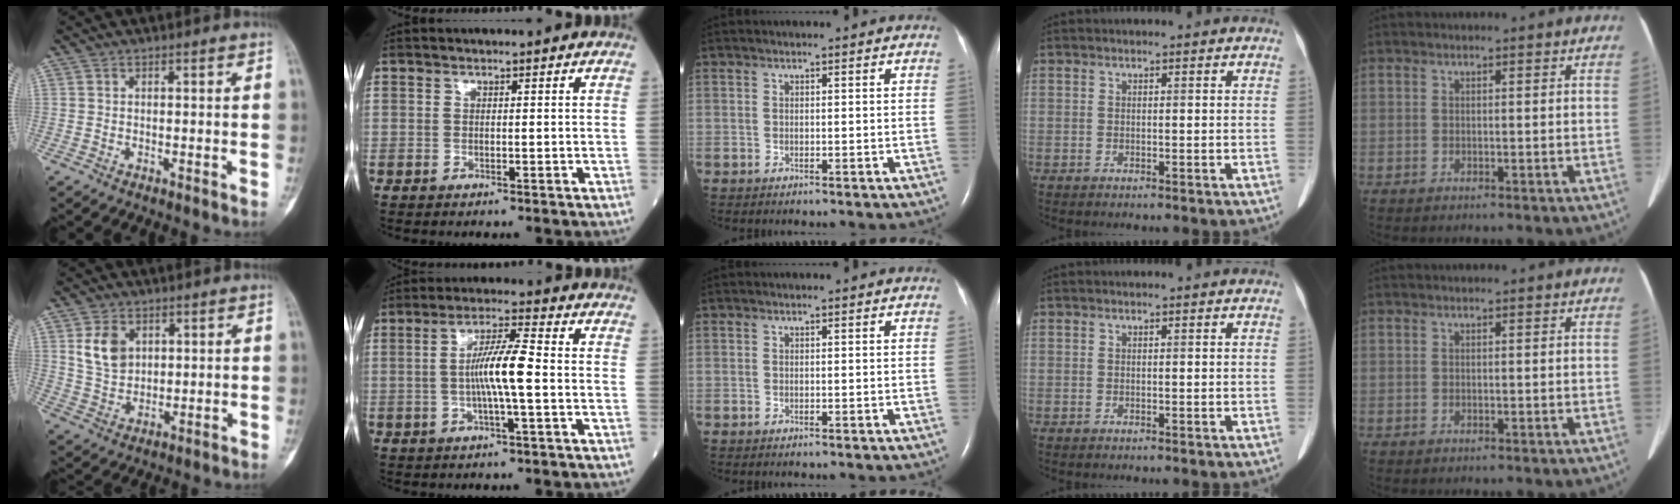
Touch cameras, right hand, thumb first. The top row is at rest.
{"thumb": {"total": 7.2, "force": [2.5, 5.2, 4.3], "torque": [-0.061, -0.013, 0.055]}, "index": {"total": 7.6, "force": [-0.7, 0.1, 7.6], "torque": [-0.142, 0.005, -0.016]}}